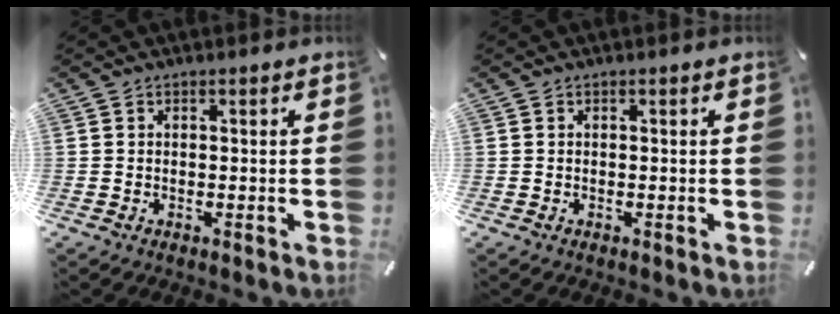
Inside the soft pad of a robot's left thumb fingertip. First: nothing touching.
{"total": 0.0}